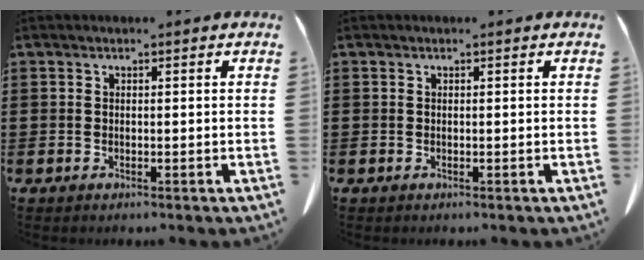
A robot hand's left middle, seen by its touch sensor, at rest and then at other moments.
{"total": 0.0}